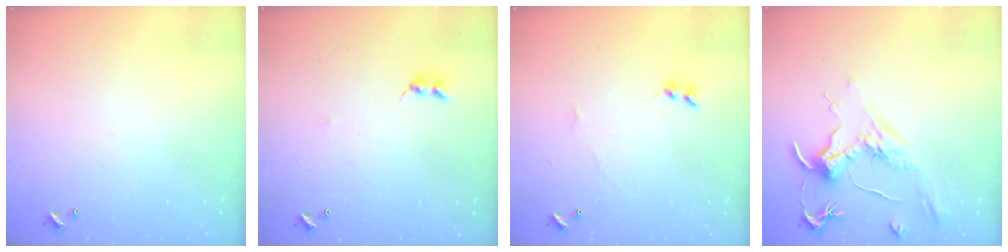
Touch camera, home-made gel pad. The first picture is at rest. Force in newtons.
{"total": 2.2, "press": 2.2, "slide": 0.4}
{"total": 1.9, "press": 1.8, "slide": 0.5}
{"total": 2.1, "press": 2.0, "slide": 0.8}